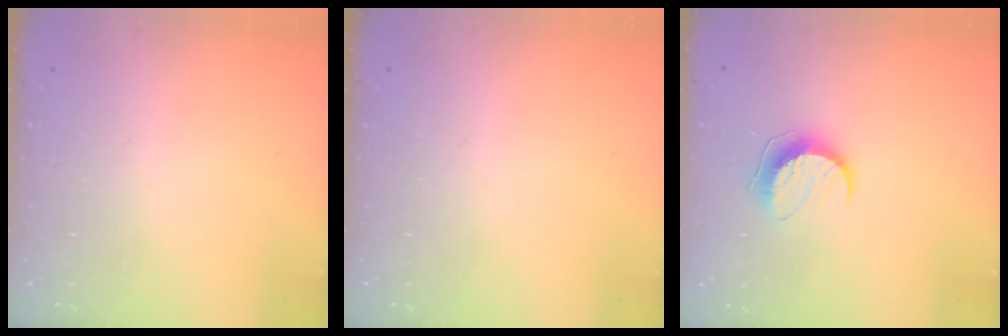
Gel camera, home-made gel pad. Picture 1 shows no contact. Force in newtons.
{"total": 0.0}
{"total": 9.7, "press": 9.6, "slide": 0.7}